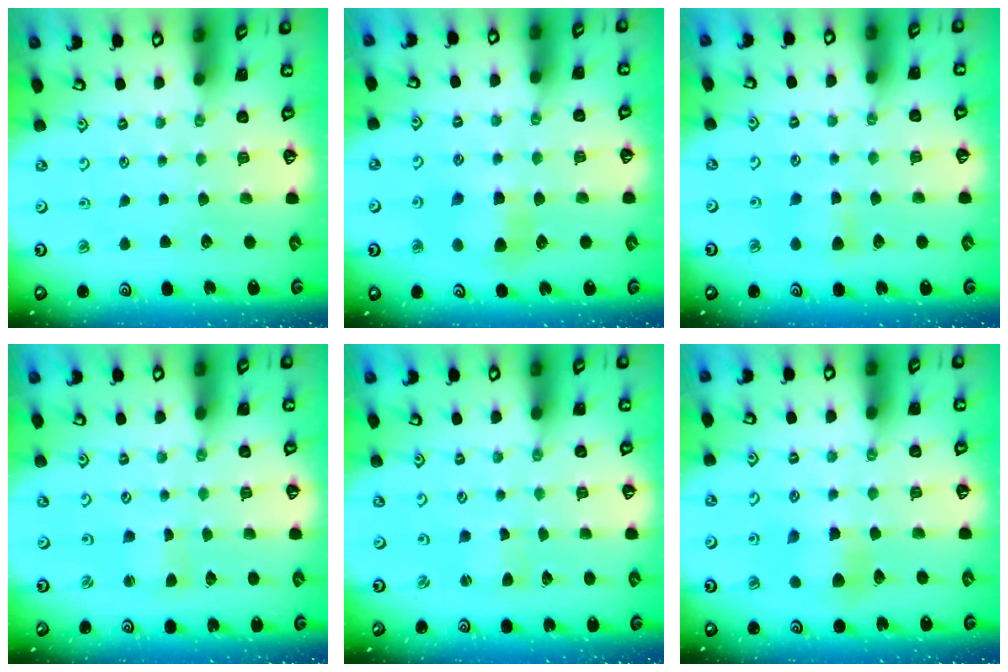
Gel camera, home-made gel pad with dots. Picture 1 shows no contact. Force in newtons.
{"total": 5.6, "press": 5.6, "slide": 0.6}
{"total": 4.4, "press": 4.3, "slide": 0.7}
{"total": 1.8, "press": 1.8, "slide": 0.3}
{"total": 0.9, "press": 0.9, "slide": 0.2}
{"total": 6.3, "press": 6.3, "slide": 0.4}